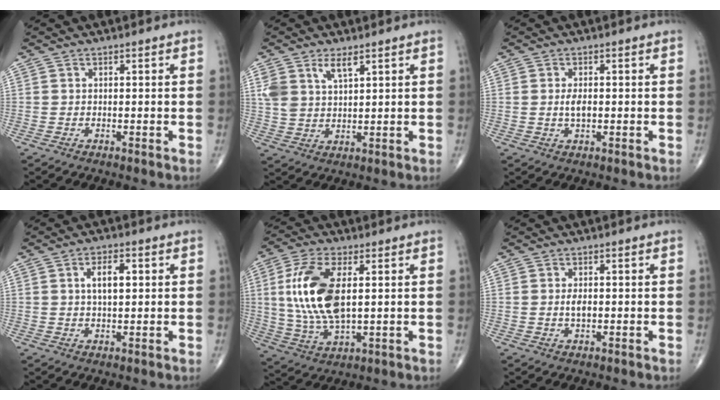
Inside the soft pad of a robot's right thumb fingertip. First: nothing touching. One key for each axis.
{"total": 5.9, "fx": 3.3, "fy": 2.6, "fz": 4.1, "tx": -0.080, "ty": -0.012, "tz": 0.070}
{"total": 2.6, "fx": 0.0, "fy": 1.2, "fz": 2.3, "tx": -0.040, "ty": -0.001, "tz": -0.001}
{"total": 5.0, "fx": 1.2, "fy": 2.3, "fz": 4.2, "tx": -0.065, "ty": -0.001, "tz": 0.018}
{"total": 15.1, "fx": 2.3, "fy": 6.9, "fz": 13.3, "tx": -0.277, "ty": -0.007, "tz": 0.049}
{"total": 2.2, "fx": 0.0, "fy": 1.1, "fz": 1.9, "tx": -0.032, "ty": -0.001, "tz": 0.000}